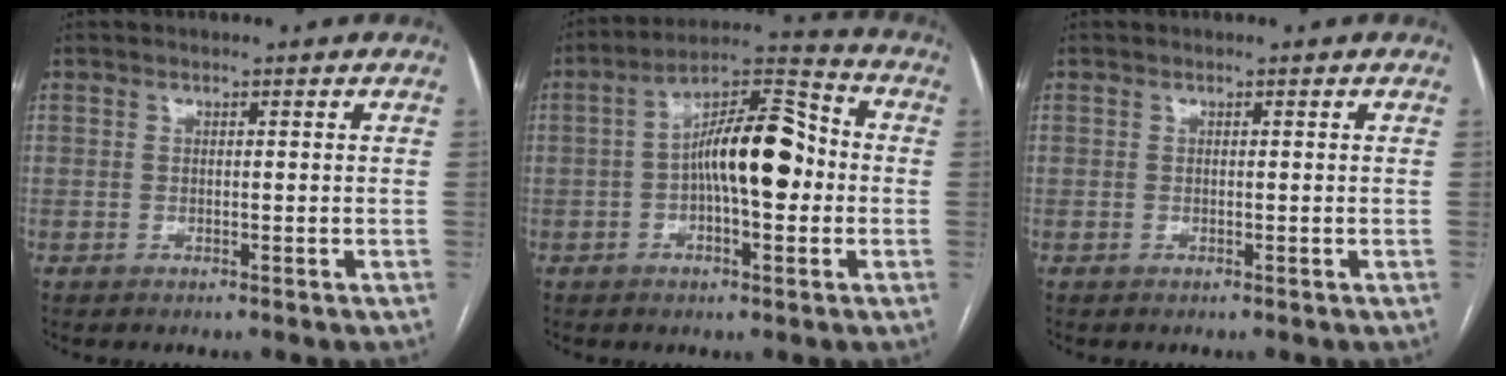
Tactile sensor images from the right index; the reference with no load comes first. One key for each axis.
{"total": 12.7, "fx": -0.8, "fy": 4.0, "fz": 12.0, "tx": -0.208, "ty": 0.034, "tz": -0.016}
{"total": 0.0}